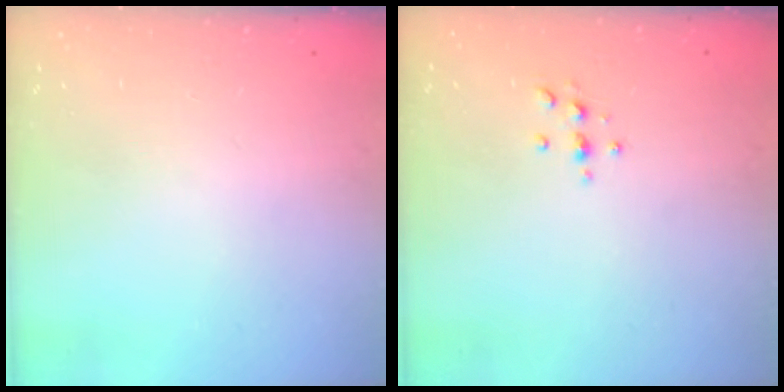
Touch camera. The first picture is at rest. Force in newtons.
{"total": 3.0, "press": 3.0, "slide": 0.4}